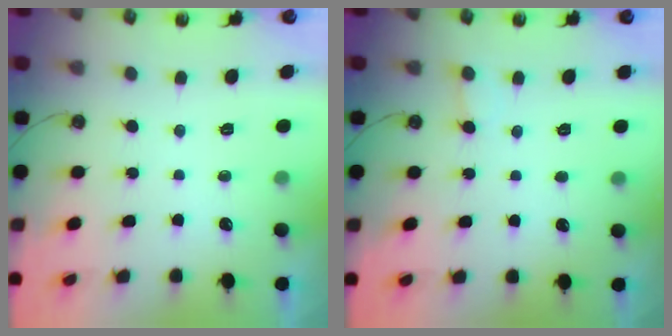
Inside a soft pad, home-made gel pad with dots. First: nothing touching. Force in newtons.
{"total": 2.3, "press": 2.3, "slide": 0.2}